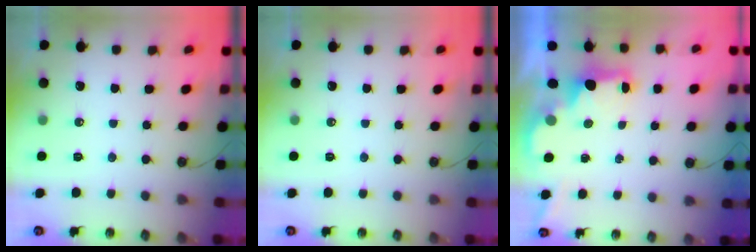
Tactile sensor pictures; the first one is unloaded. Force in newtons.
{"total": 0.0}
{"total": 2.2, "press": 2.0, "slide": 0.8}